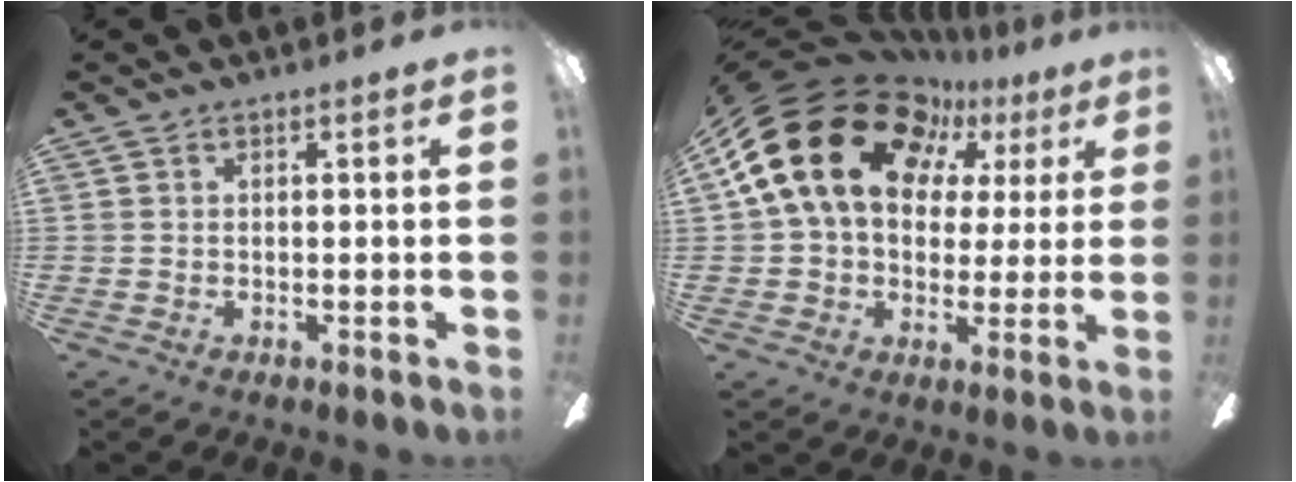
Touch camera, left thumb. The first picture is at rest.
{"total": 22.1, "force": [9.4, 15.2, 12.9], "torque": [-0.254, -0.038, 0.166]}